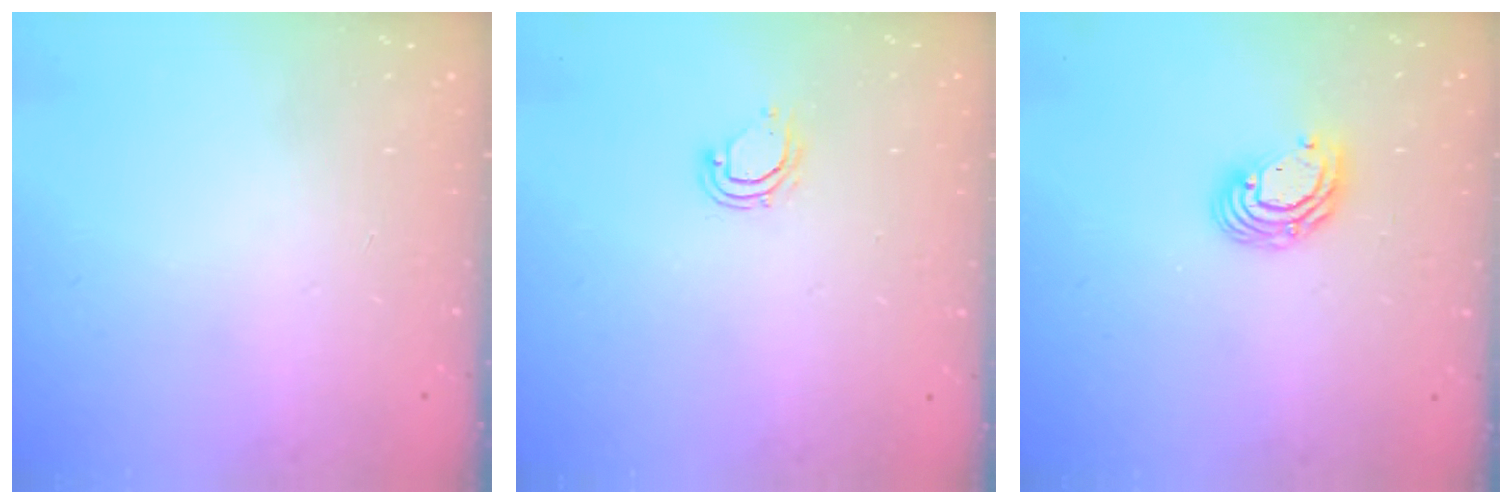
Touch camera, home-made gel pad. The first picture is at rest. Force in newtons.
{"total": 4.6, "press": 4.5, "slide": 0.3}
{"total": 7.0, "press": 7.0, "slide": 0.8}